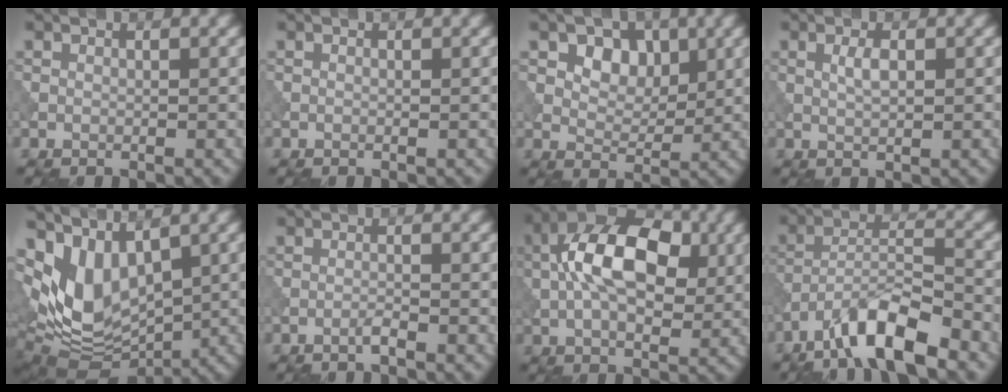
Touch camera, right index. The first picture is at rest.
{"total": 0.0}
{"total": 3.9, "force": [1.5, 2.8, 2.2], "torque": [-0.037, -0.015, 0.025]}
{"total": 1.4, "force": [0.2, 0.5, 1.3], "torque": [-0.032, -0.002, 0.005]}
{"total": 8.3, "force": [1.4, 5.1, 6.4], "torque": [-0.126, -0.023, 0.034]}
{"total": 1.0, "force": [-0.8, 0.0, 0.6], "torque": [-0.014, 0.001, -0.020]}
{"total": 10.8, "force": [1.3, 6.2, 8.7], "torque": [-0.160, 0.012, 0.008]}
{"total": 7.8, "force": [-5.4, 1.9, 5.2], "torque": [-0.090, 0.009, -0.102]}